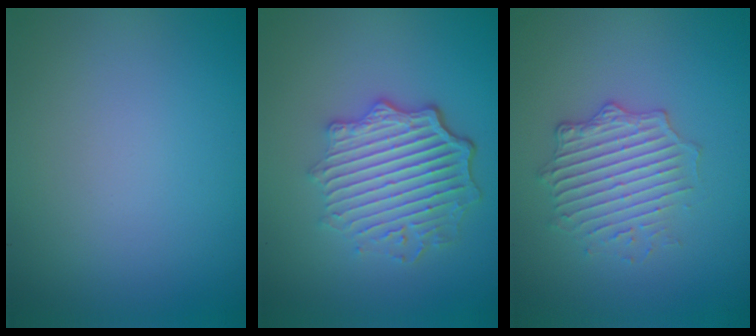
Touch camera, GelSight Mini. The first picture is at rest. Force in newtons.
{"total": 6.0, "press": 4.5, "slide": 4.0}
{"total": 3.6, "press": 3.3, "slide": 1.6}